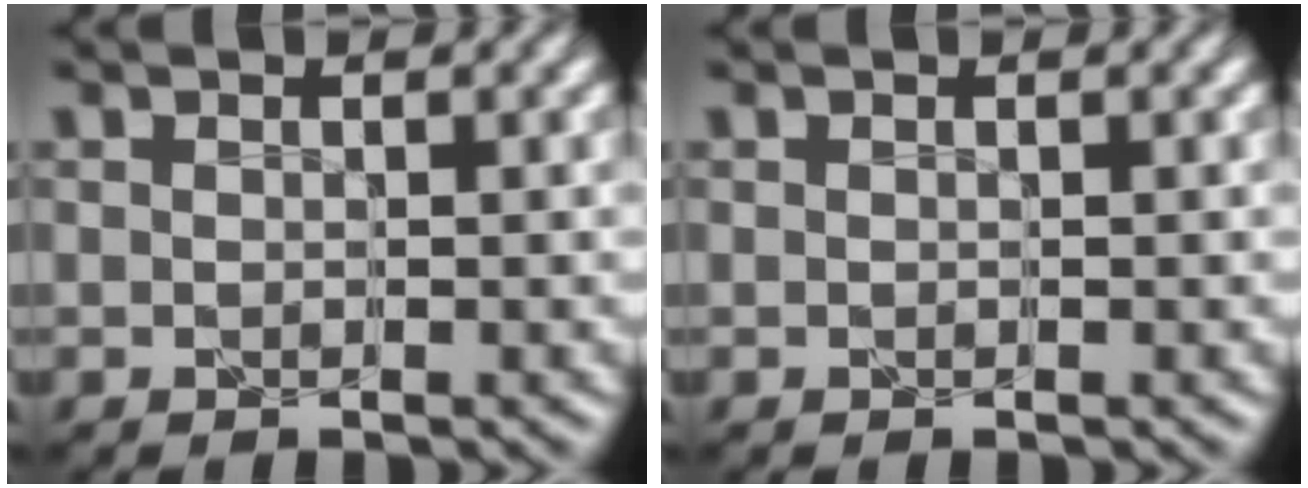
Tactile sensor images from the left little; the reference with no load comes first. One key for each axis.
{"total": 0.0}